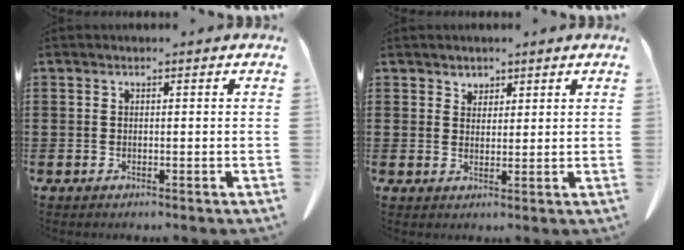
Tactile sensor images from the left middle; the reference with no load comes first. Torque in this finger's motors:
{"motor_torque": [0.20, 0.16, -0.03, 0.01]}